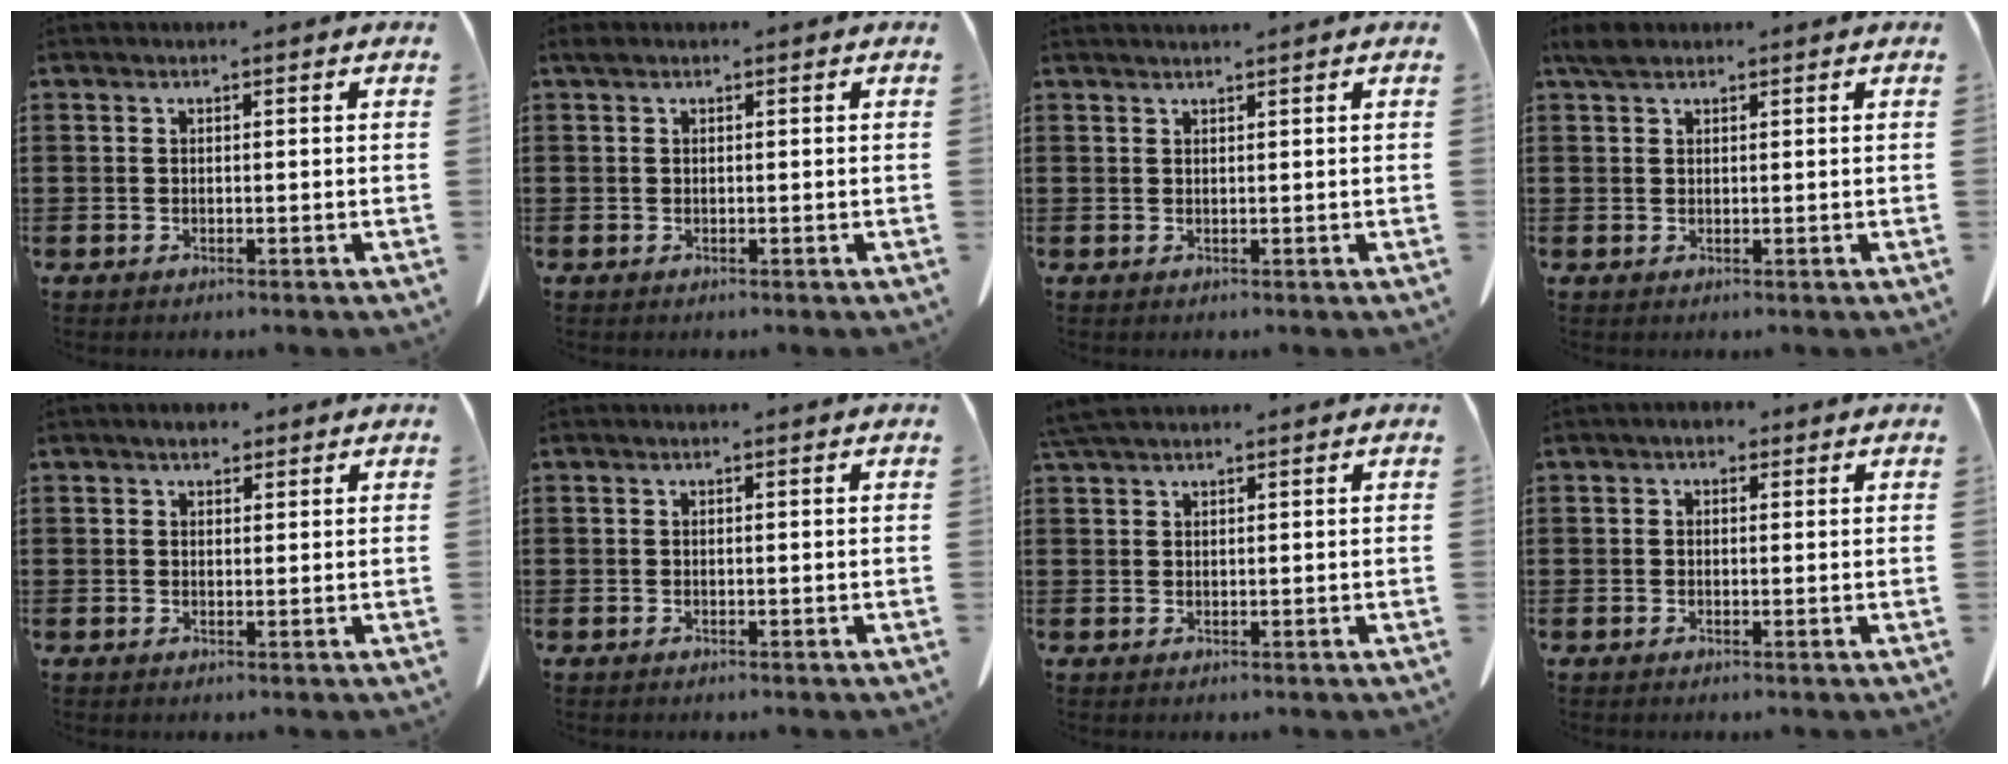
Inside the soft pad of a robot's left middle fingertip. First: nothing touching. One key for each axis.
{"total": 0.7, "fx": 0.4, "fy": 0.6, "fz": 0.3, "tx": -0.010, "ty": 0.004, "tz": 0.007}
{"total": 0.9, "fx": 0.9, "fy": -0.2, "fz": 0.1, "tx": -0.002, "ty": -0.004, "tz": 0.018}
{"total": 2.2, "fx": 1.7, "fy": 1.0, "fz": 0.9, "tx": -0.024, "ty": 0.004, "tz": 0.034}
{"total": 2.2, "fx": 1.8, "fy": 1.0, "fz": 0.8, "tx": -0.011, "ty": 0.005, "tz": 0.033}
{"total": 0.0}
{"total": 2.7, "fx": 2.3, "fy": 0.5, "fz": 1.3, "tx": -0.033, "ty": 0.001, "tz": 0.046}
{"total": 1.4, "fx": 0.7, "fy": 0.9, "fz": 0.8, "tx": -0.018, "ty": 0.008, "tz": 0.012}